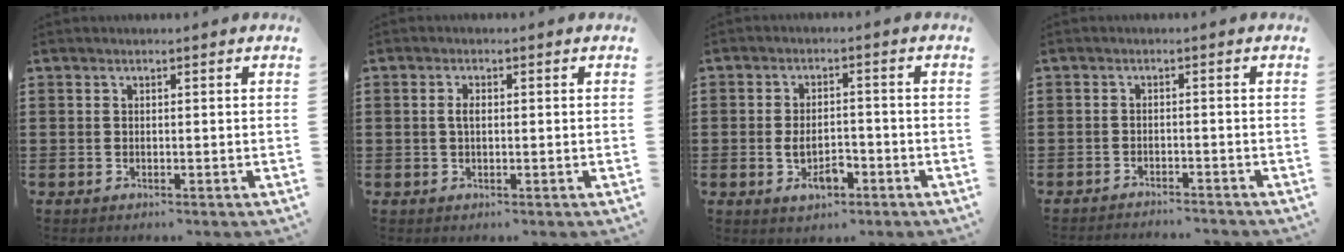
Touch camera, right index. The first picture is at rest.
{"total": 1.8, "force": [0.1, 0.8, 1.6], "torque": [-0.032, 0.004, 0.000]}
{"total": 4.7, "force": [-1.9, 2.3, 3.7], "torque": [-0.070, 0.006, -0.035]}
{"total": 2.0, "force": [-2.0, 0.0, -0.2], "torque": [-0.002, 0.004, -0.043]}